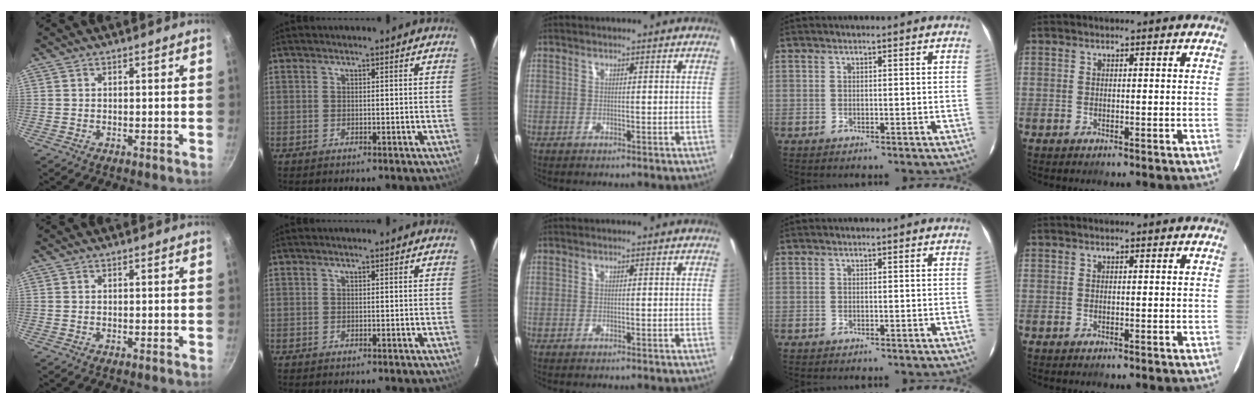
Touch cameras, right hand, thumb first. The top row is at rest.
{}